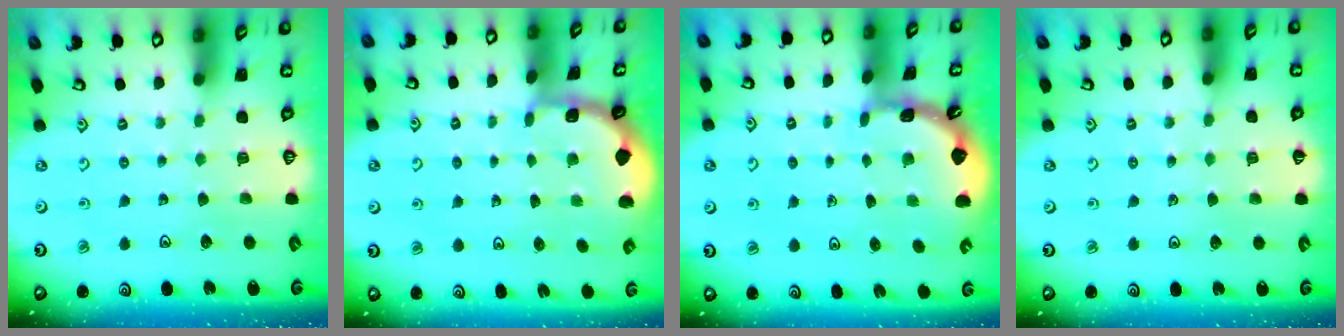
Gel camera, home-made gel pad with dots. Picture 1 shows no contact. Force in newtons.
{"total": 1.6, "press": 1.6, "slide": 0.3}
{"total": 1.8, "press": 1.8, "slide": 0.1}
{"total": 2.1, "press": 2.1, "slide": 0.4}